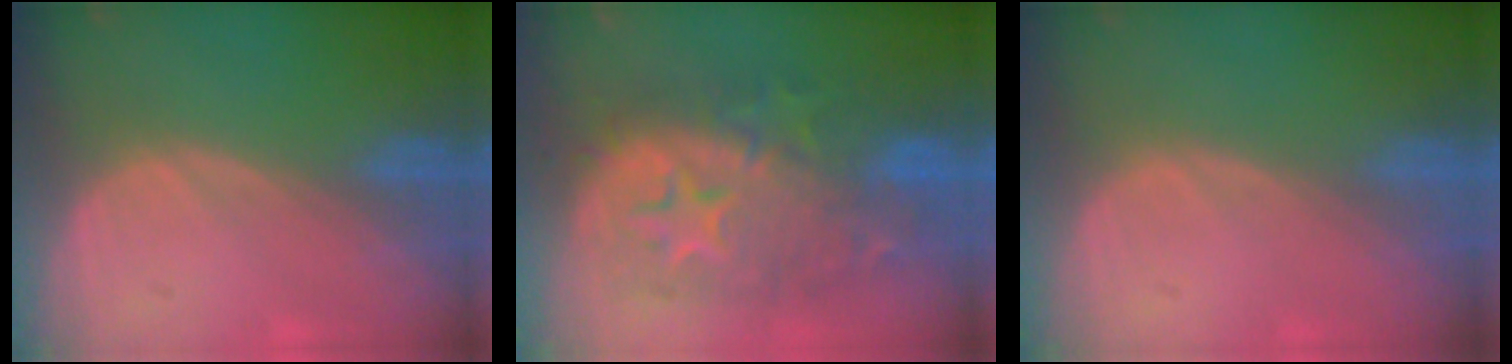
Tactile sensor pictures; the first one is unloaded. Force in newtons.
{"total": 12.6, "press": 12.6, "slide": 1.1}
{"total": 0.0}